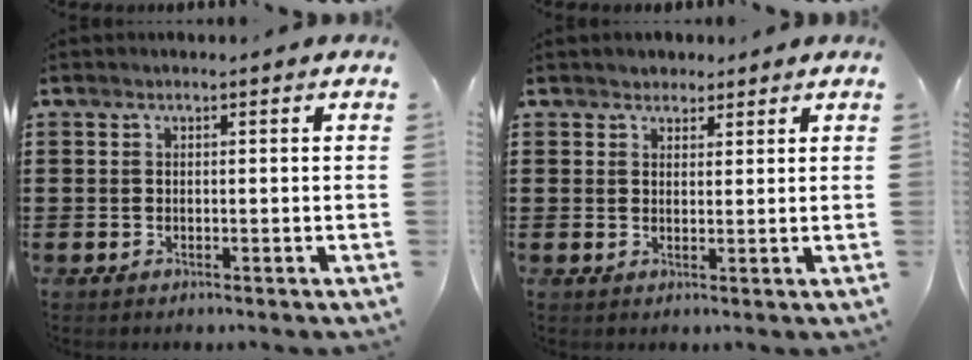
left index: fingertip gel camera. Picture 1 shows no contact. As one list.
[{"total": 2.0, "force": [1.7, 1.1, 0.0], "torque": [-0.005, 0.007, 0.033]}]